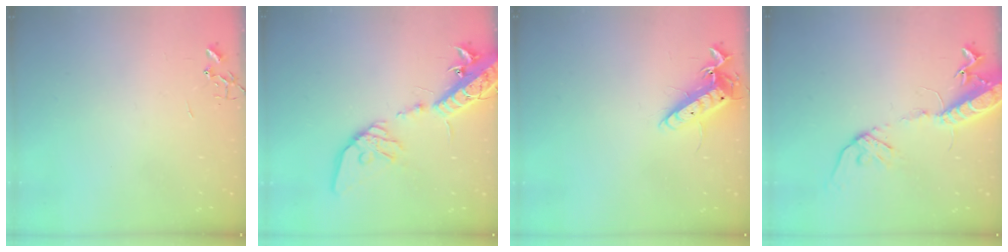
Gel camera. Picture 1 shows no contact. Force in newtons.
{"total": 19.7, "press": 19.2, "slide": 4.1}
{"total": 13.2, "press": 13.1, "slide": 1.2}
{"total": 16.2, "press": 15.8, "slide": 3.6}